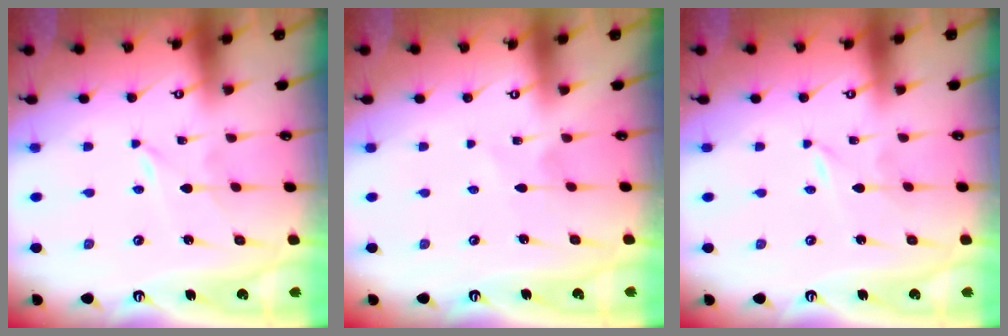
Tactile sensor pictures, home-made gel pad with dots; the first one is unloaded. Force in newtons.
{"total": 2.1, "press": 2.1, "slide": 0.1}
{"total": 0.0}